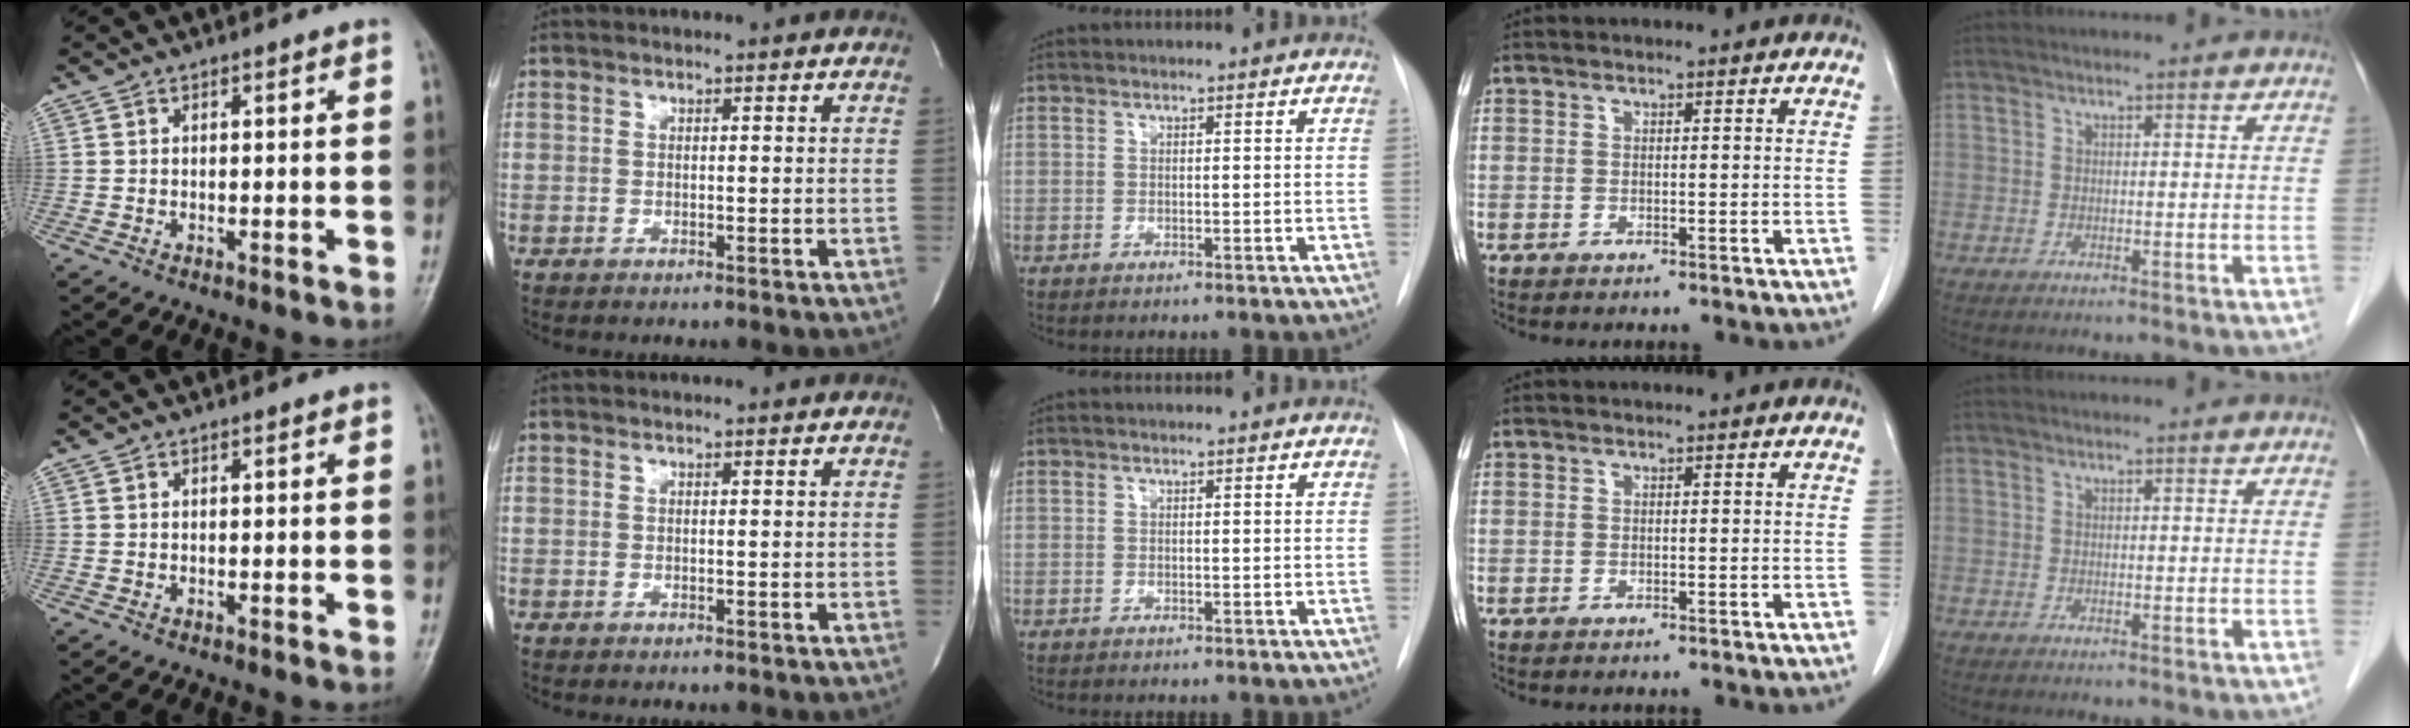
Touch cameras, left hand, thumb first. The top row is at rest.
{}